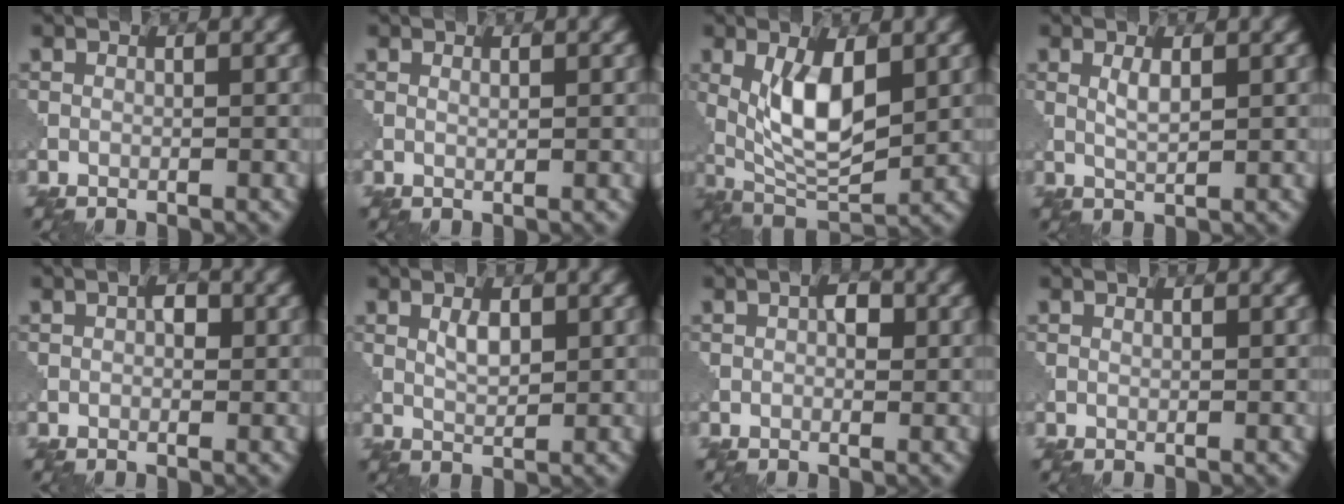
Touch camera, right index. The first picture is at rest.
{"total": 0.6, "force": [0.6, 0.1, 0.3], "torque": [-0.003, -0.003, 0.012]}
{"total": 6.6, "force": [1.7, 2.8, 5.7], "torque": [-0.113, -0.011, 0.034]}
{"total": 1.4, "force": [0.9, 0.3, 1.1], "torque": [-0.025, -0.002, 0.019]}
{"total": 1.5, "force": [0.3, 0.9, 1.2], "torque": [-0.015, -0.001, 0.007]}
{"total": 1.9, "force": [1.1, 0.8, 1.3], "torque": [-0.028, -0.002, 0.025]}
{"total": 1.9, "force": [0.5, 1.1, 1.5], "torque": [-0.019, -0.001, 0.008]}
{"total": 0.6, "force": [0.5, 0.1, 0.3], "torque": [-0.004, -0.004, 0.011]}